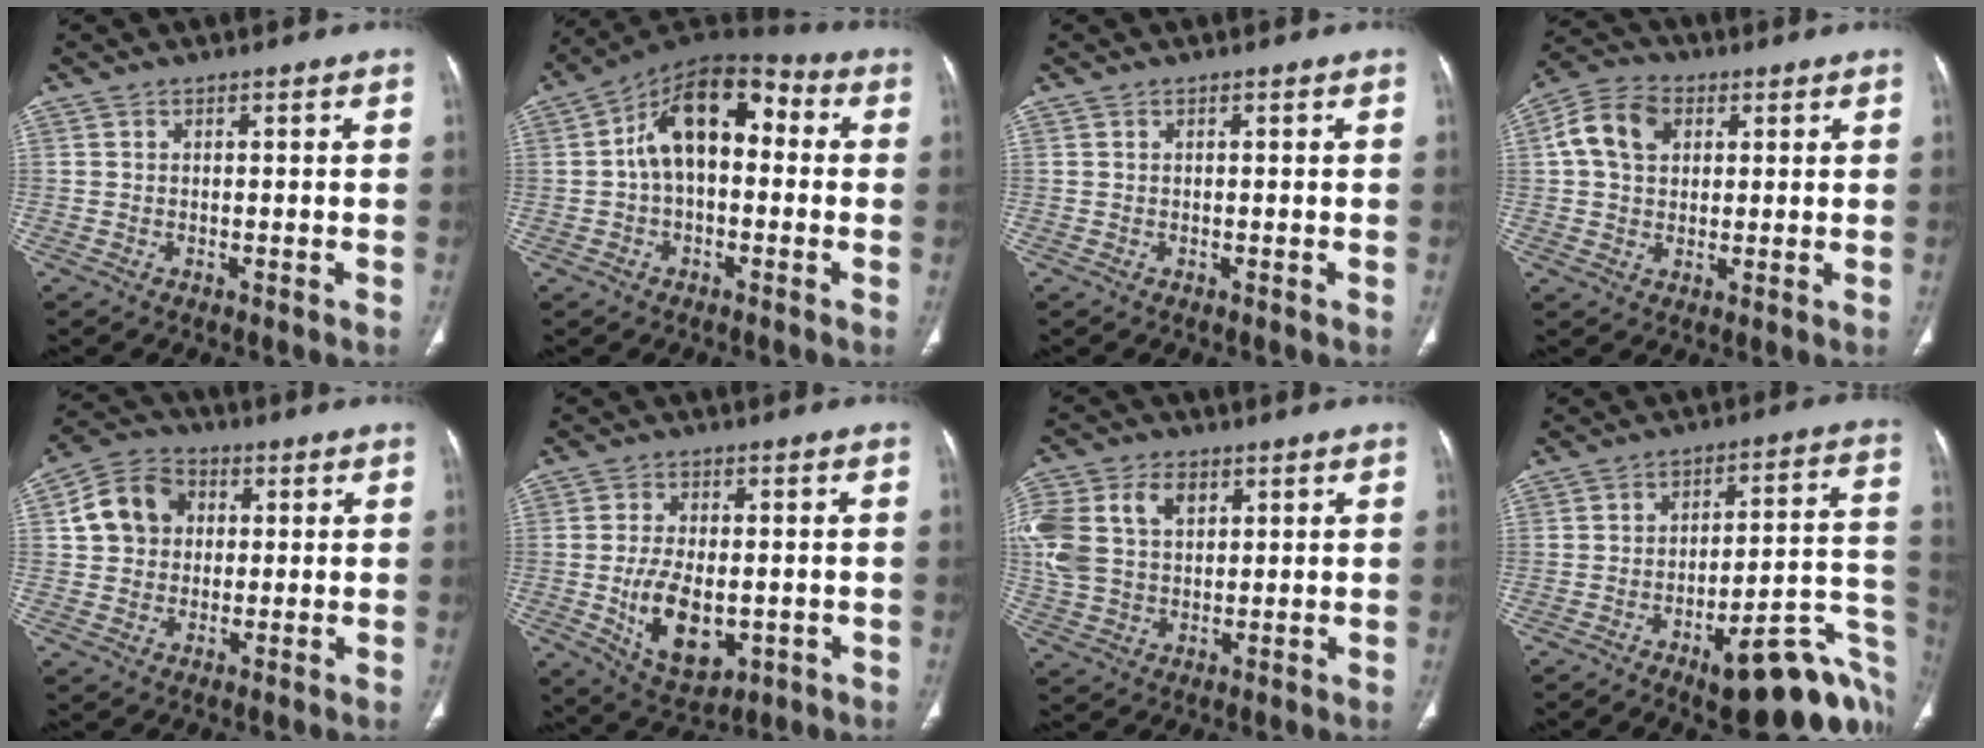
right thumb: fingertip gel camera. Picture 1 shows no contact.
{"total": 14.2, "force": [1.1, 8.5, 11.4], "torque": [-0.157, 0.044, 0.003]}
{"total": 0.0}
{"total": 9.2, "force": [2.5, 6.8, 5.6], "torque": [-0.098, 0.013, 0.039]}
{"total": 9.9, "force": [1.6, 8.5, 4.9], "torque": [-0.070, 0.012, 0.019]}
{"total": 11.5, "force": [-2.1, 6.6, 9.2], "torque": [-0.149, -0.008, -0.017]}
{"total": 16.9, "force": [5.4, 12.1, 10.5], "torque": [-0.256, 0.021, 0.108]}
{"total": 21.0, "force": [-8.9, 6.4, 17.9], "torque": [-0.160, 0.061, -0.109]}